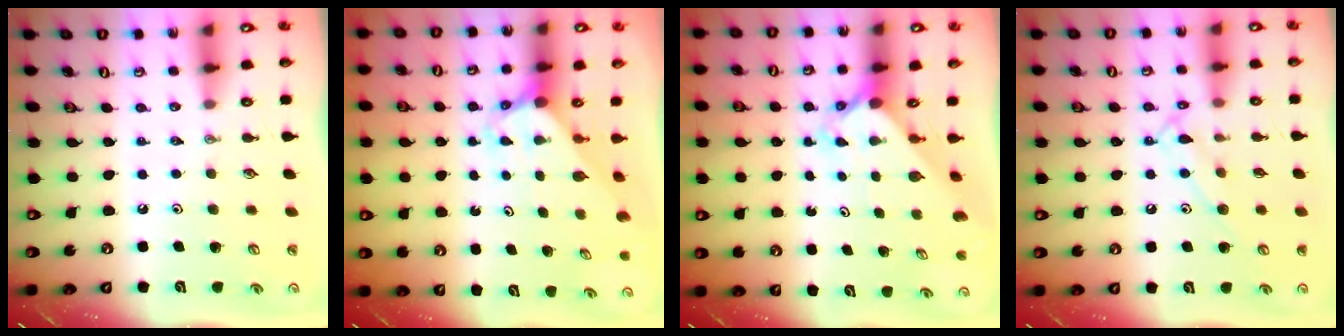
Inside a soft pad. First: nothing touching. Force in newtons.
{"total": 3.3, "press": 3.3, "slide": 0.2}
{"total": 2.4, "press": 2.4, "slide": 0.1}
{"total": 11.0, "press": 11.0, "slide": 0.5}